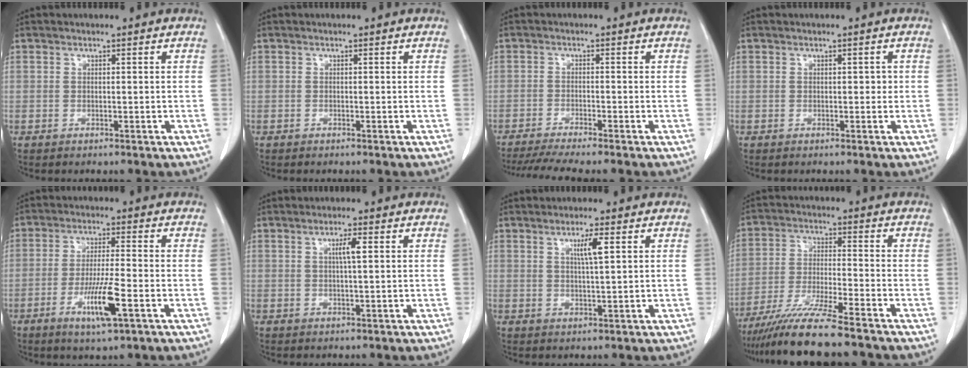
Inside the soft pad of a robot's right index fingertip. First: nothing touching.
{"total": 0.0}
{"total": 7.9, "force": [-6.8, -0.7, 4.0], "torque": [-0.055, -0.019, -0.111]}
{"total": 1.0, "force": [0.1, 0.6, 0.7], "torque": [-0.008, 0.007, 0.002]}
{"total": 8.2, "force": [-3.3, 0.3, 7.5], "torque": [-0.140, -0.016, -0.058]}
{"total": 2.6, "force": [0.7, 0.0, 2.5], "torque": [-0.045, 0.000, 0.011]}
{"total": 3.6, "force": [1.4, -0.1, 3.3], "torque": [-0.057, -0.003, 0.023]}
{"total": 11.3, "force": [-9.3, -0.7, 6.3], "torque": [-0.111, -0.031, -0.163]}